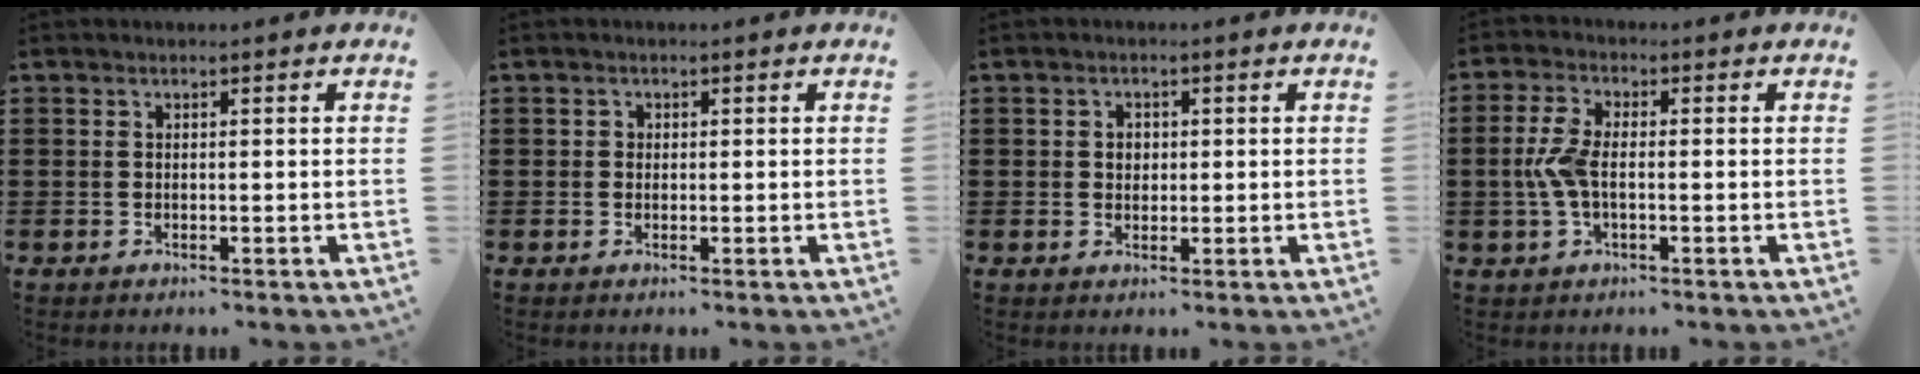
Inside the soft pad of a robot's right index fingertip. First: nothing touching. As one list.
[{"total": 0.7, "force": [0.0, 0.6, 0.2], "torque": [-0.006, 0.003, 0.000]}, {"total": 1.7, "force": [0.3, 1.5, 0.7], "torque": [-0.017, 0.012, 0.005]}, {"total": 5.3, "force": [-0.5, 2.4, 4.7], "torque": [-0.114, -0.003, -0.017]}]